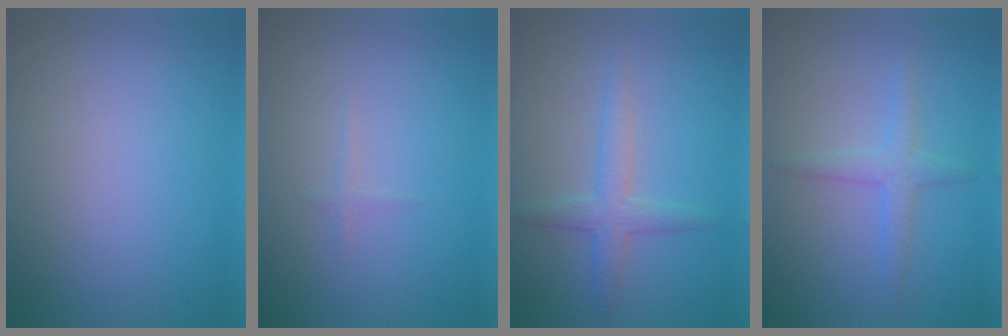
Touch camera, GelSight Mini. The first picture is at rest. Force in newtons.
{"total": 0.5, "press": 0.5, "slide": 0.0}
{"total": 2.6, "press": 2.6, "slide": 0.1}
{"total": 2.0, "press": 2.0, "slide": 0.1}